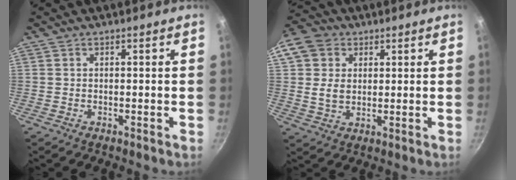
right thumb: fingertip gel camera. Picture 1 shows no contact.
{"total": 11.5, "force": [3.1, 9.2, 6.1], "torque": [-0.113, 0.005, 0.050]}